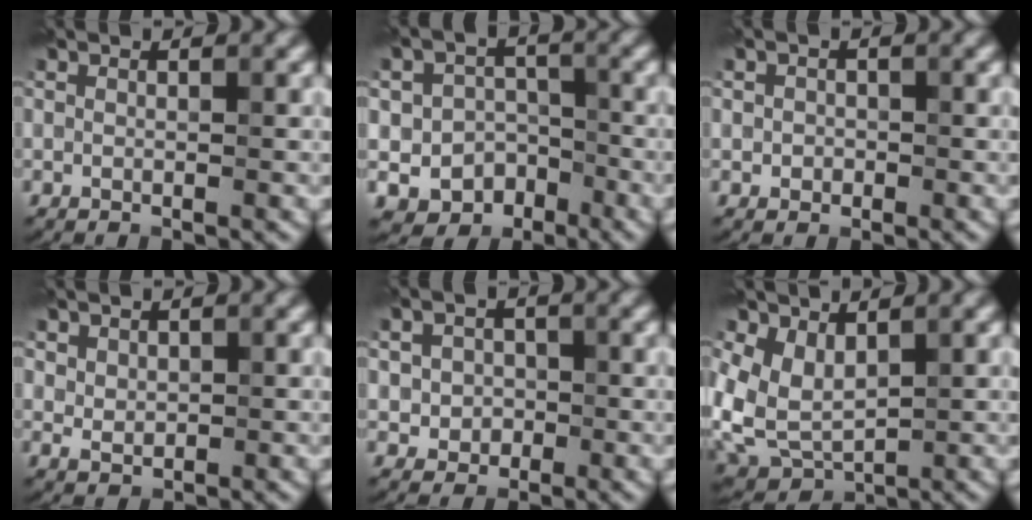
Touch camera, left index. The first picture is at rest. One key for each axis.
{"total": 6.0, "fx": -2.8, "fy": 5.0, "fz": 1.9, "tx": -0.001, "ty": -0.004, "tz": -0.052}
{"total": 1.1, "fx": -0.1, "fy": 1.1, "fz": 0.3, "tx": -0.001, "ty": -0.003, "tz": -0.005}
{"total": 1.6, "fx": 0.8, "fy": 1.2, "fz": 0.6, "tx": -0.012, "ty": -0.003, "tz": 0.020}
{"total": 3.4, "fx": -0.1, "fy": 3.1, "fz": 1.4, "tx": -0.007, "ty": 0.004, "tz": -0.014}
{"total": 6.2, "fx": 1.3, "fy": 4.4, "fz": 4.1, "tx": -0.101, "ty": -0.014, "tz": 0.029}